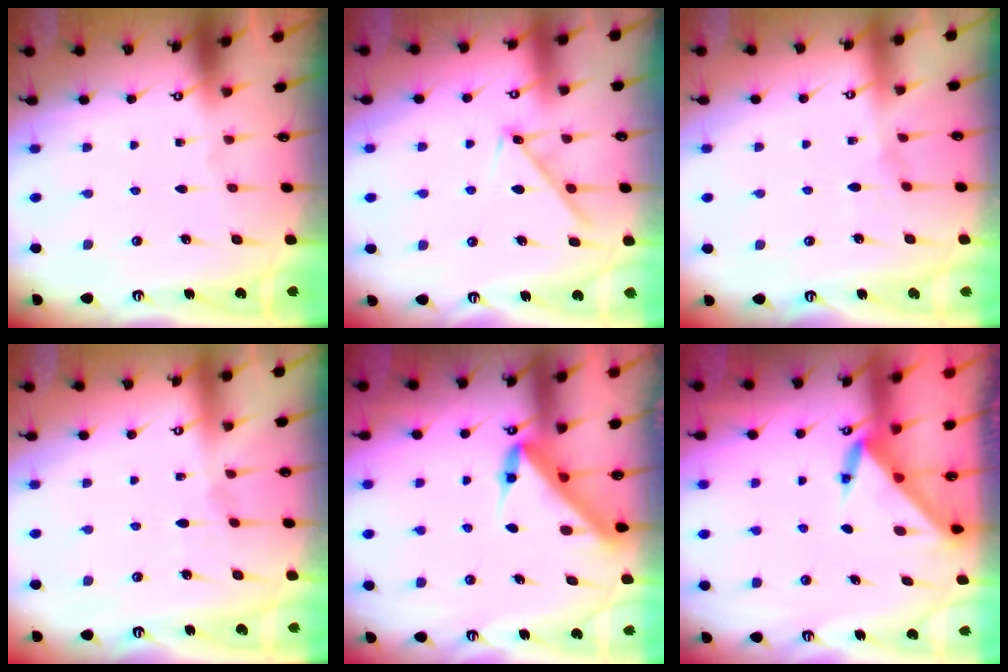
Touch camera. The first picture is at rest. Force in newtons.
{"total": 8.0, "press": 8.0, "slide": 0.5}
{"total": 3.7, "press": 3.6, "slide": 0.5}
{"total": 2.5, "press": 2.4, "slide": 0.5}
{"total": 4.6, "press": 4.6, "slide": 0.4}
{"total": 3.4, "press": 3.4, "slide": 0.1}